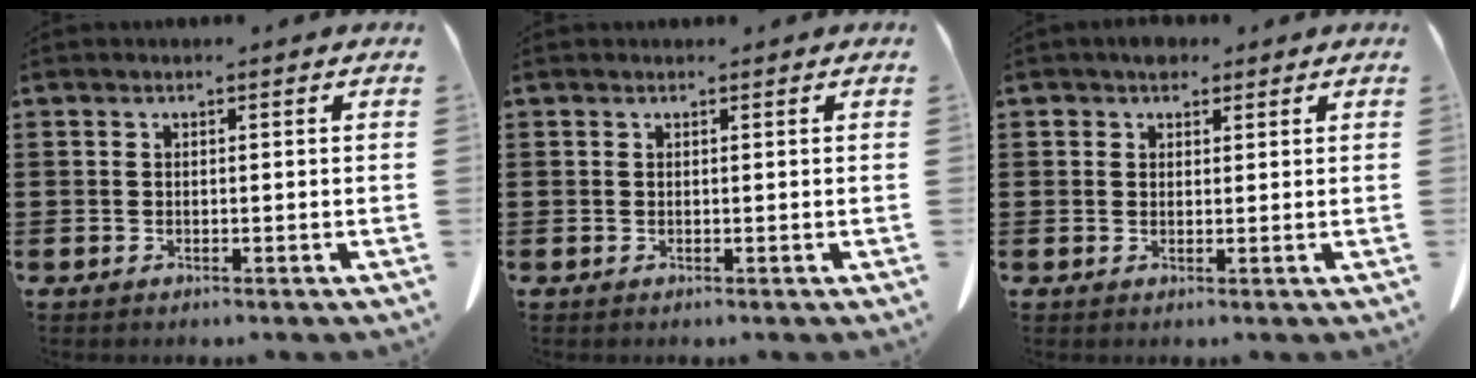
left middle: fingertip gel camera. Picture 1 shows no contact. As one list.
[{"total": 0.0}, {"total": 2.4, "force": [1.8, 1.4, 0.7], "torque": [-0.020, 0.007, 0.034]}]